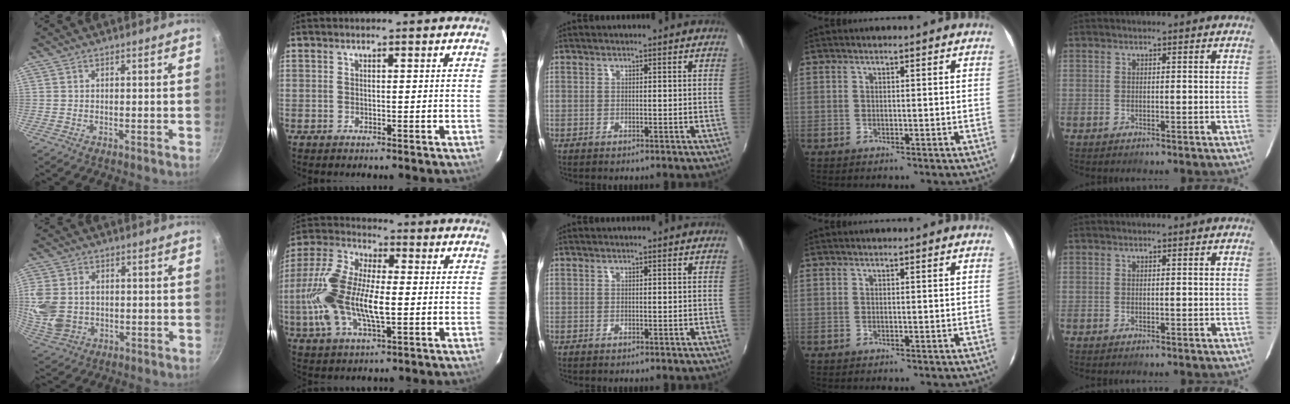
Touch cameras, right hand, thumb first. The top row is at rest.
{"thumb": {"total": 10.5, "force": [-0.2, 8.2, 6.6], "torque": [-0.133, -0.003, 0.004]}, "index": {"total": 17.6, "force": [-2.3, 7.4, 15.8], "torque": [-0.336, 0.003, -0.047]}}